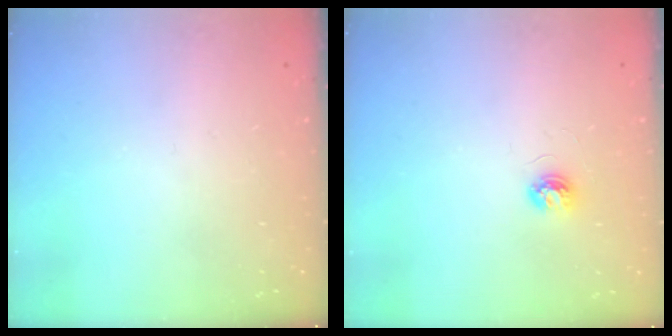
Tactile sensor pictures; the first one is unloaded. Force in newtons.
{"total": 3.7, "press": 3.7, "slide": 0.5}